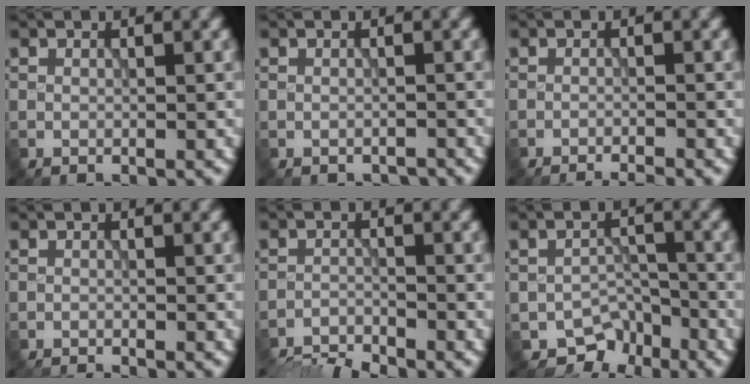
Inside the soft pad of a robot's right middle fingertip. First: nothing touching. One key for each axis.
{"total": 1.0, "fx": -0.9, "fy": 0.2, "fz": 0.0, "tx": 0.001, "ty": -0.007, "tz": -0.015}
{"total": 2.8, "fx": -2.5, "fy": 0.3, "fz": 1.2, "tx": -0.017, "ty": -0.004, "tz": -0.043}
{"total": 1.8, "fx": -1.7, "fy": 0.1, "fz": 0.4, "tx": -0.006, "ty": -0.005, "tz": -0.035}
{"total": 4.5, "fx": -4.3, "fy": 0.5, "fz": 1.3, "tx": -0.029, "ty": -0.014, "tz": -0.083}
{"total": 3.7, "fx": -2.9, "fy": 2.2, "fz": 0.7, "tx": 0.007, "ty": 0.001, "tz": -0.042}